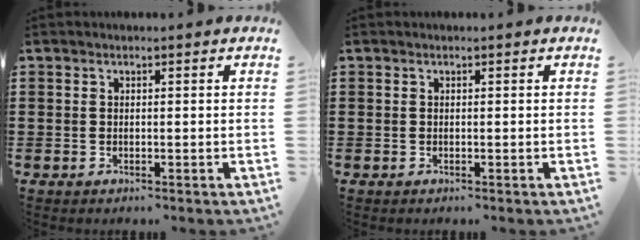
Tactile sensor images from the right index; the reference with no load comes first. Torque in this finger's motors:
{"motor_torque": [-0.80, 1.34, 0.00, 0.00]}